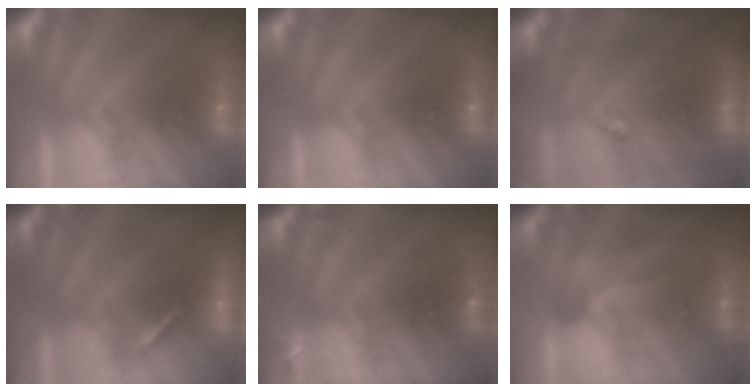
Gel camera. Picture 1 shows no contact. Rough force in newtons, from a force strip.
{"total": 0.0}
{"total": 7.4}
{"total": 1.7}
{"total": 2.9}
{"total": 1.6}